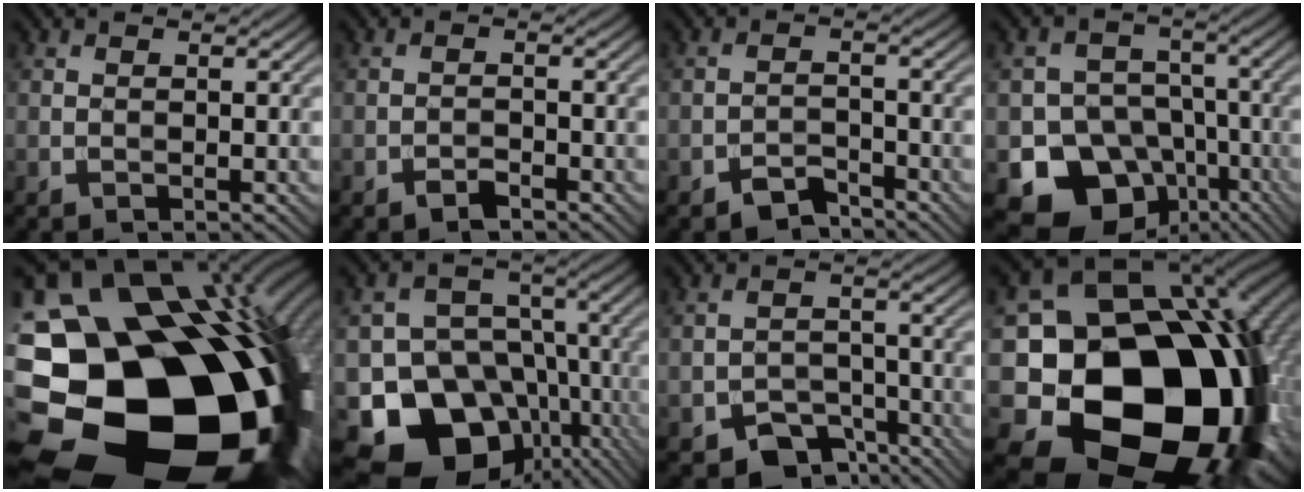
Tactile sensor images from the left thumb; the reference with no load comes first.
{"total": 1.9, "force": [-1.4, 0.7, 0.9], "torque": [-0.014, 0.002, -0.028]}
{"total": 3.4, "force": [-2.9, 1.4, 1.3], "torque": [-0.019, 0.004, -0.059]}
{"total": 14.2, "force": [-7.7, 10.9, 4.8], "torque": [-0.096, -0.035, -0.125]}
{"total": 25.5, "force": [-8.3, 19.7, 13.9], "torque": [-0.201, -0.068, -0.161]}
{"total": 18.8, "force": [-8.7, 14.8, 7.7], "torque": [-0.145, -0.040, -0.138]}
{"total": 6.0, "force": [-4.3, 3.5, 2.3], "torque": [-0.030, -0.008, -0.075]}
{"total": 23.1, "force": [-4.4, 18.2, 13.5], "torque": [-0.274, -0.059, -0.049]}